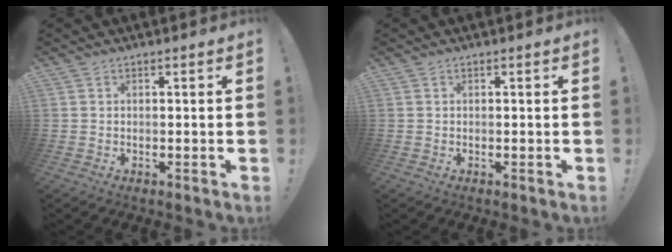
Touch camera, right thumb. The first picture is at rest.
{"total": 0.0}